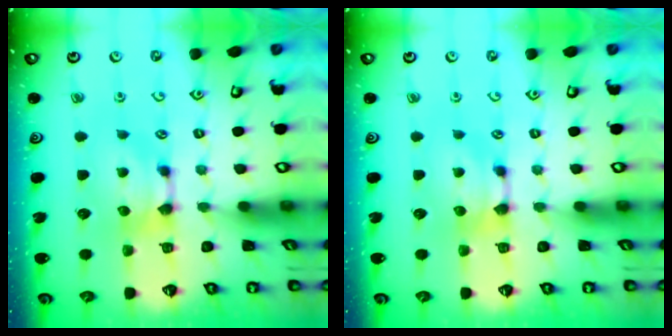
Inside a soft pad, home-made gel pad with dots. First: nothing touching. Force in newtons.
{"total": 0.0}